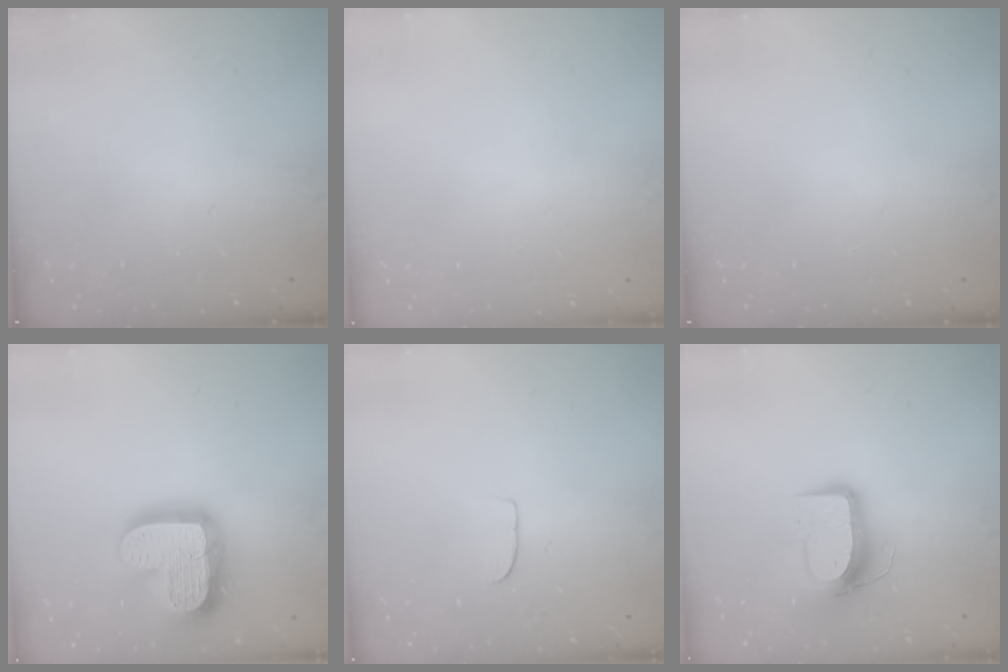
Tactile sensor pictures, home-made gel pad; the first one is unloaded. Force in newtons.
{"total": 0.0}
{"total": 0.0}
{"total": 20.7, "press": 20.7, "slide": 1.7}
{"total": 5.0, "press": 4.9, "slide": 0.5}
{"total": 10.8, "press": 10.8, "slide": 1.0}